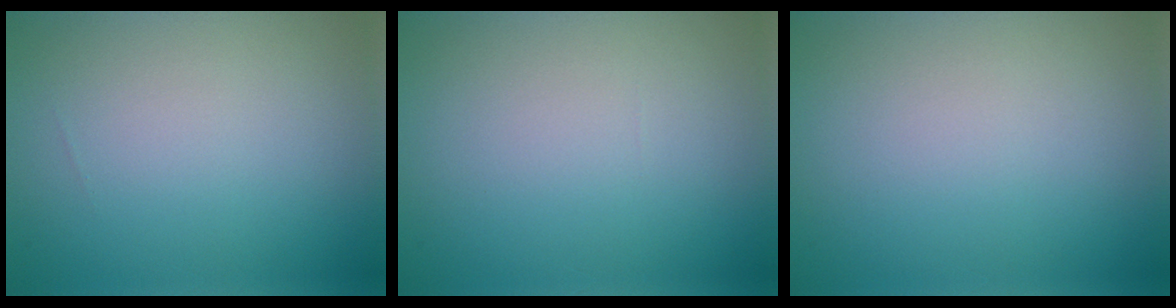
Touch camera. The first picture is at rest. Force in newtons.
{"total": 0.0}
{"total": 0.0}